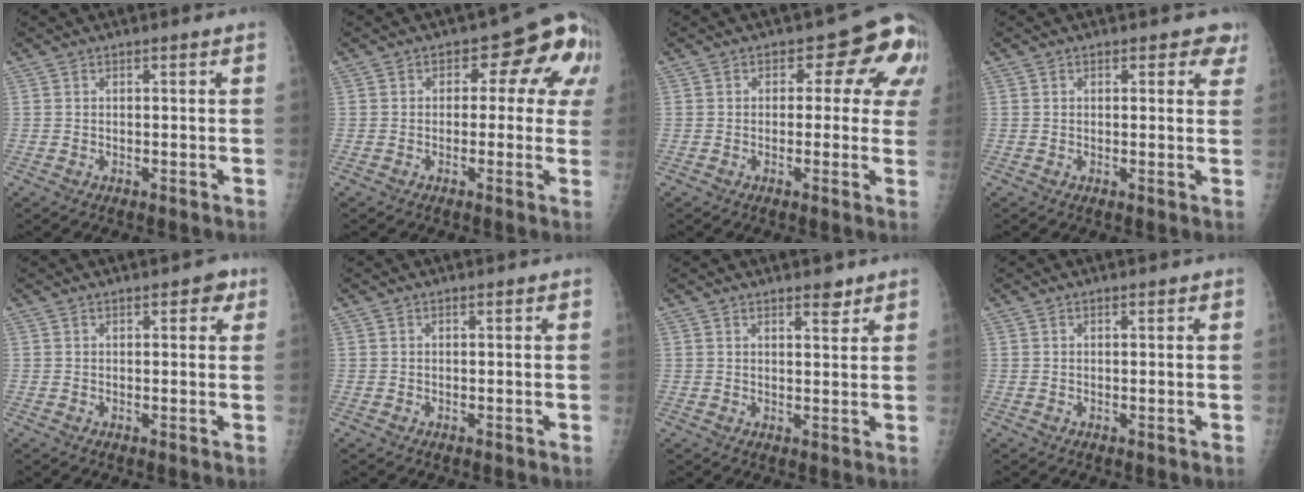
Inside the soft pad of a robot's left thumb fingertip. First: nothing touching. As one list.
[{"total": 10.4, "force": [2.1, 6.6, 7.8], "torque": [-0.032, 0.019, 0.009]}, {"total": 10.1, "force": [2.6, 6.3, 7.5], "torque": [-0.025, 0.007, 0.015]}, {"total": 3.3, "force": [2.1, 2.0, 1.6], "torque": [0.017, -0.007, 0.015]}, {"total": 2.2, "force": [1.1, 1.3, 1.4], "torque": [0.000, 0.001, 0.008]}, {"total": 0.0}, {"total": 2.7, "force": [2.0, 1.0, 1.4], "torque": [-0.011, -0.014, 0.029]}, {"total": 0.0}]